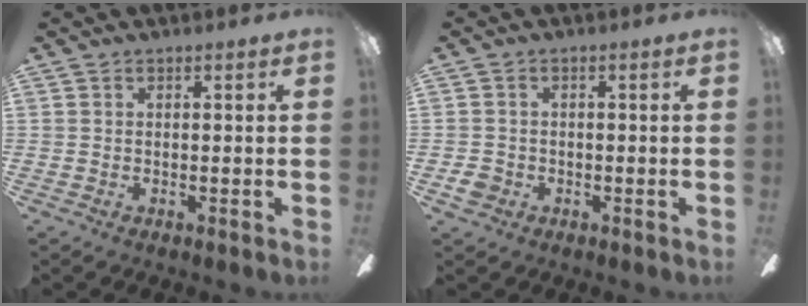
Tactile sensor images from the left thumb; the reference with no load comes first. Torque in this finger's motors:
{"motor_torque": [-0.04, 0.04, 0.13, -0.12, 0.00]}